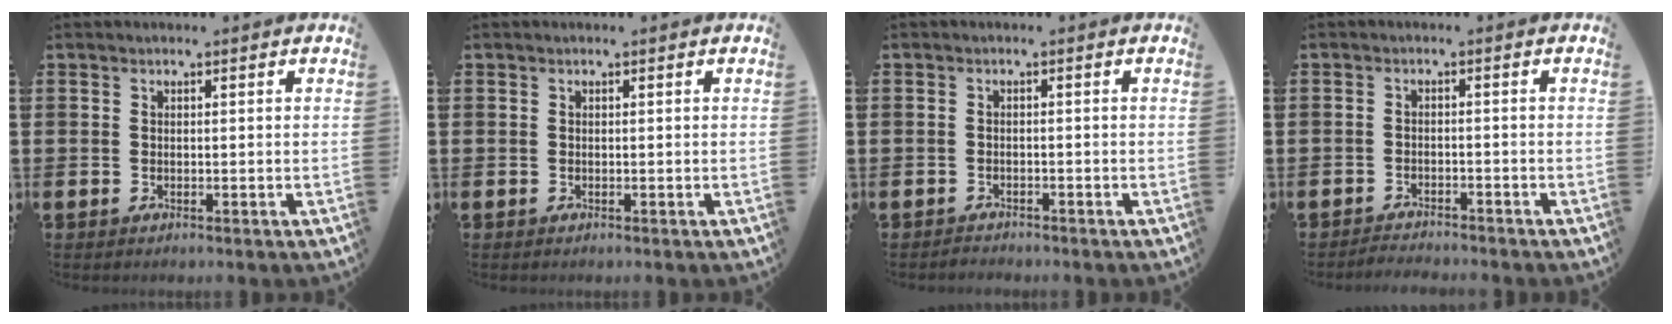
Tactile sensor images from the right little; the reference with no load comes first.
{"total": 0.0}
{"total": 0.9, "force": [-0.8, 0.1, -0.1], "torque": [-0.002, 0.002, -0.018]}
{"total": 1.7, "force": [-1.7, 0.0, -0.2], "torque": [-0.005, 0.004, -0.036]}